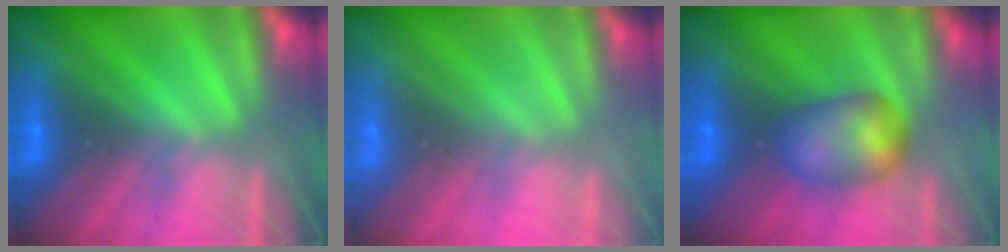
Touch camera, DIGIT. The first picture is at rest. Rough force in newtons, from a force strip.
{"total": 2.9}
{"total": 6.6}